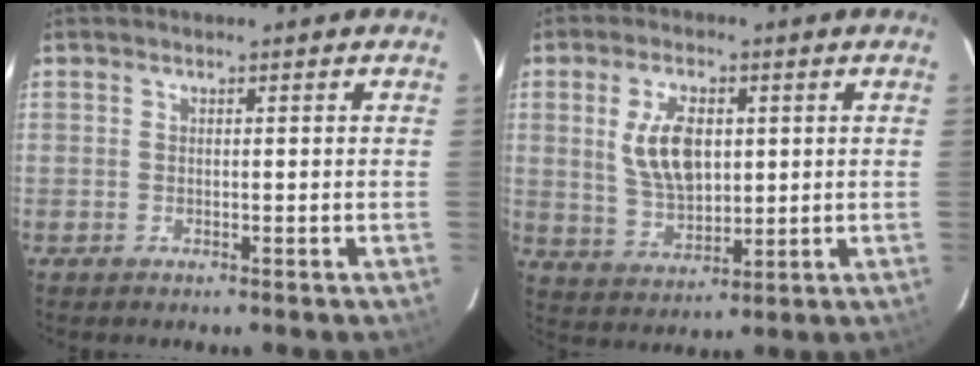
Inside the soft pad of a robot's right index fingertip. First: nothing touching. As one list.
[{"total": 9.7, "force": [2.0, 5.4, 7.8], "torque": [-0.155, 0.003, 0.048]}]